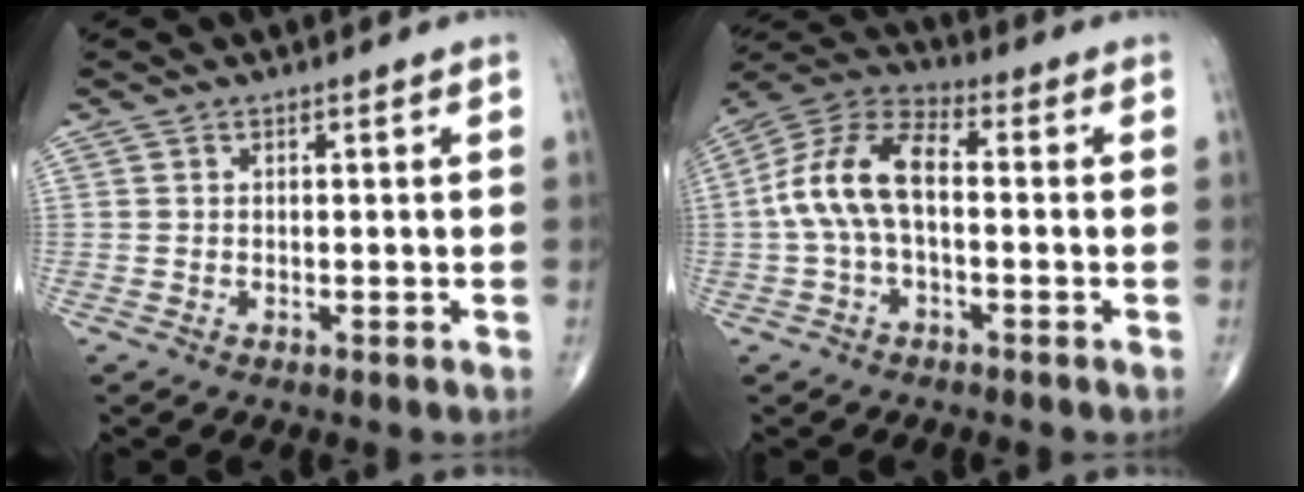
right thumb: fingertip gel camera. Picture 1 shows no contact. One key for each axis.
{"total": 12.2, "fx": -0.4, "fy": 6.4, "fz": 10.4, "tx": -0.213, "ty": 0.040, "tz": -0.018}